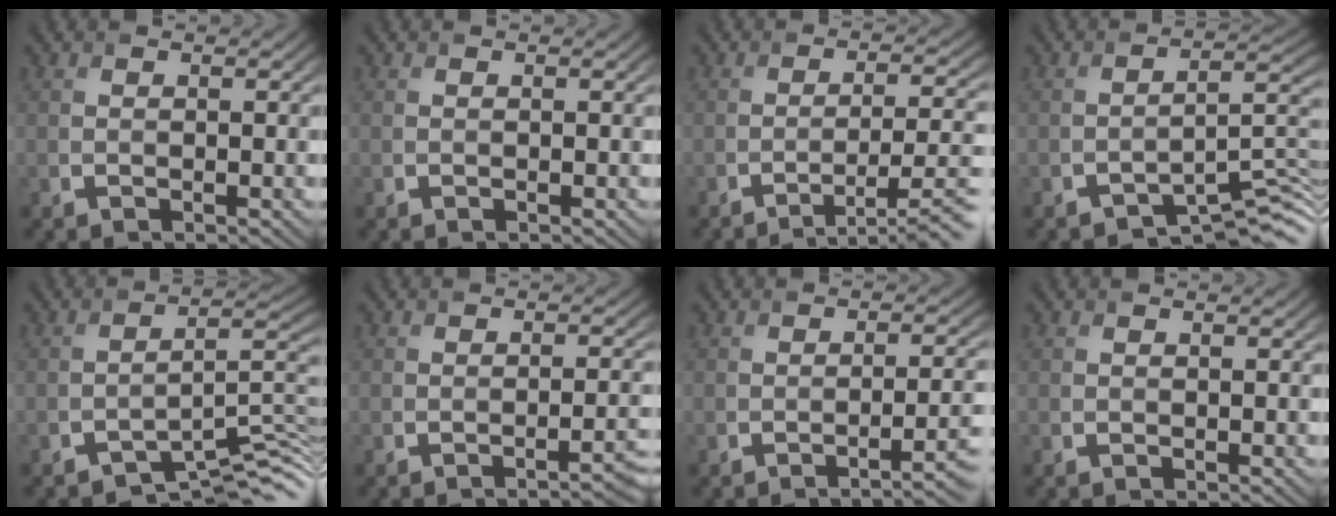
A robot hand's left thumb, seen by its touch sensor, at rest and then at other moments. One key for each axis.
{"total": 0.0}
{"total": 7.4, "fx": -4.8, "fy": 1.5, "fz": 5.5, "tx": -0.086, "ty": 0.003, "tz": -0.068}
{"total": 6.2, "fx": -4.7, "fy": 1.6, "fz": 3.8, "tx": -0.048, "ty": -0.001, "tz": -0.078}
{"total": 6.9, "fx": -5.0, "fy": 1.8, "fz": 4.3, "tx": -0.057, "ty": -0.006, "tz": -0.088}
{"total": 3.0, "fx": -1.8, "fy": 0.6, "fz": 2.3, "tx": -0.022, "ty": 0.007, "tz": -0.034}
{"total": 5.0, "fx": -2.3, "fy": 1.5, "fz": 4.1, "tx": -0.039, "ty": 0.003, "tz": -0.037}
{"total": 0.0}